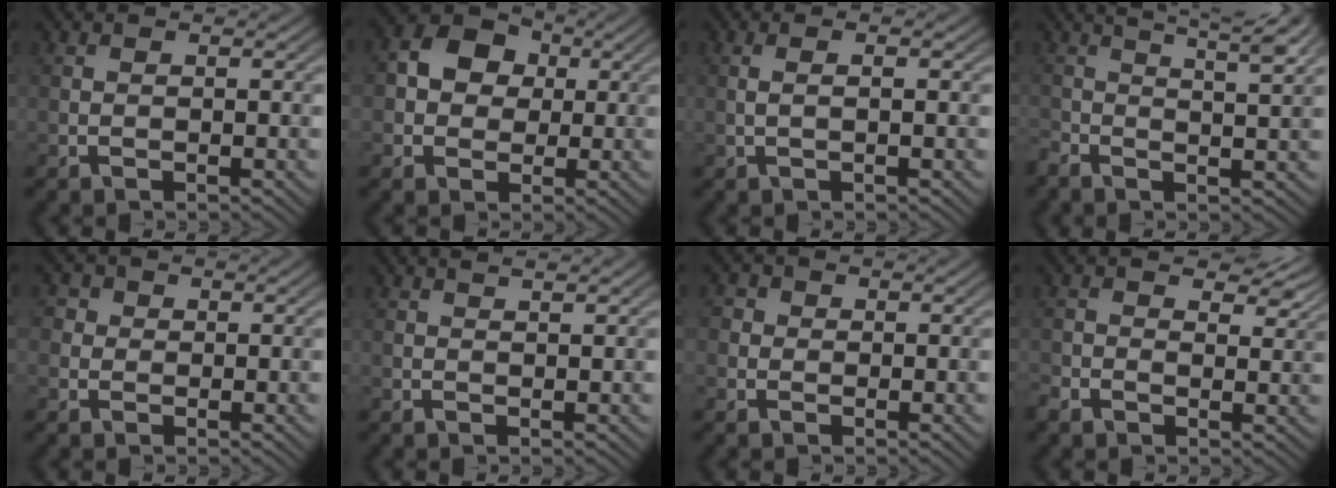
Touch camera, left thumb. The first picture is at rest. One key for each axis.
{"total": 7.0, "fx": 1.2, "fy": 5.8, "fz": 3.8, "tx": -0.085, "ty": 0.018, "tz": 0.004}
{"total": 1.2, "fx": 0.1, "fy": 0.1, "fz": 1.2, "tx": -0.023, "ty": 0.002, "tz": 0.001}
{"total": 7.0, "fx": 3.5, "fy": 1.6, "fz": 5.9, "tx": -0.089, "ty": 0.029, "tz": 0.031}
{"total": 2.3, "fx": 0.5, "fy": 2.1, "fz": 0.7, "tx": -0.022, "ty": 0.004, "tz": -0.002}
{"total": 1.0, "fx": 0.9, "fy": 0.0, "fz": 0.5, "tx": -0.014, "ty": -0.001, "tz": 0.012}
{"total": 2.0, "fx": 0.3, "fy": 1.9, "fz": 0.6, "tx": -0.018, "ty": 0.004, "tz": -0.004}
{"total": 4.7, "fx": 1.3, "fy": 3.2, "fz": 3.1, "tx": -0.056, "ty": -0.007, "tz": 0.014}